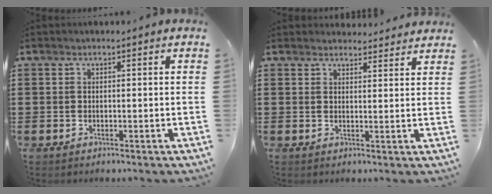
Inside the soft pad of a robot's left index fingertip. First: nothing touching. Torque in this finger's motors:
{"motor_torque": [-0.04, -0.06, -0.36, -0.21]}